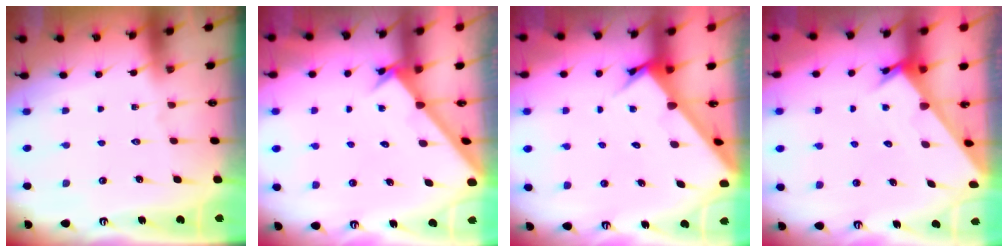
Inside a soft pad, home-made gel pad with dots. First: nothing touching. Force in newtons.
{"total": 2.2, "press": 2.2, "slide": 0.2}
{"total": 2.9, "press": 2.9, "slide": 0.2}
{"total": 2.3, "press": 2.3, "slide": 0.0}